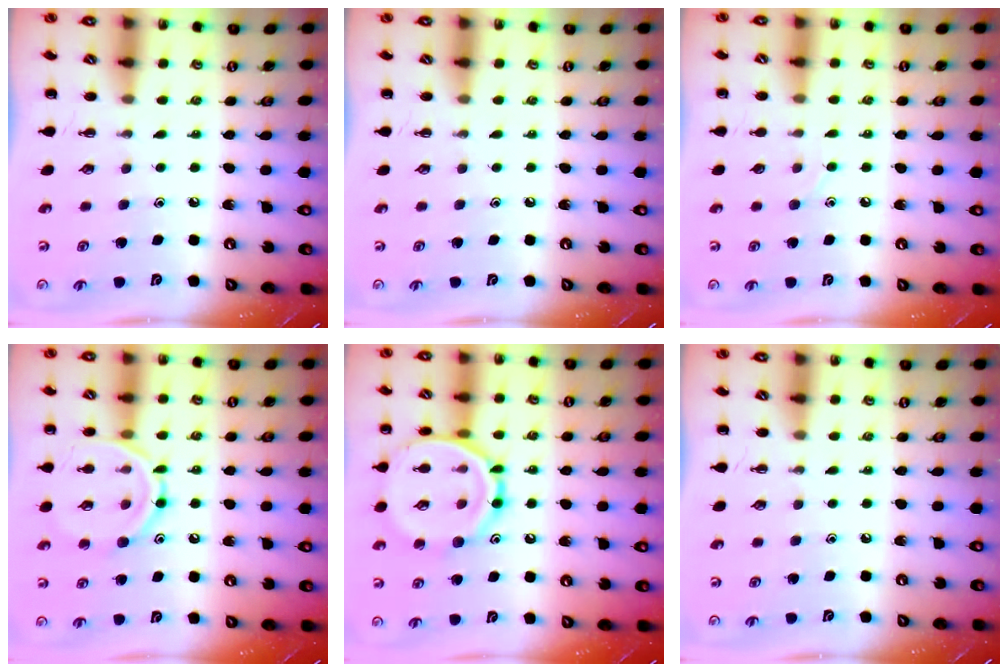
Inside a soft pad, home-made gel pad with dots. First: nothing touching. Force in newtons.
{"total": 0.0}
{"total": 2.0, "press": 2.0, "slide": 0.6}
{"total": 13.0, "press": 12.9, "slide": 1.0}
{"total": 15.8, "press": 15.7, "slide": 1.2}
{"total": 0.0}